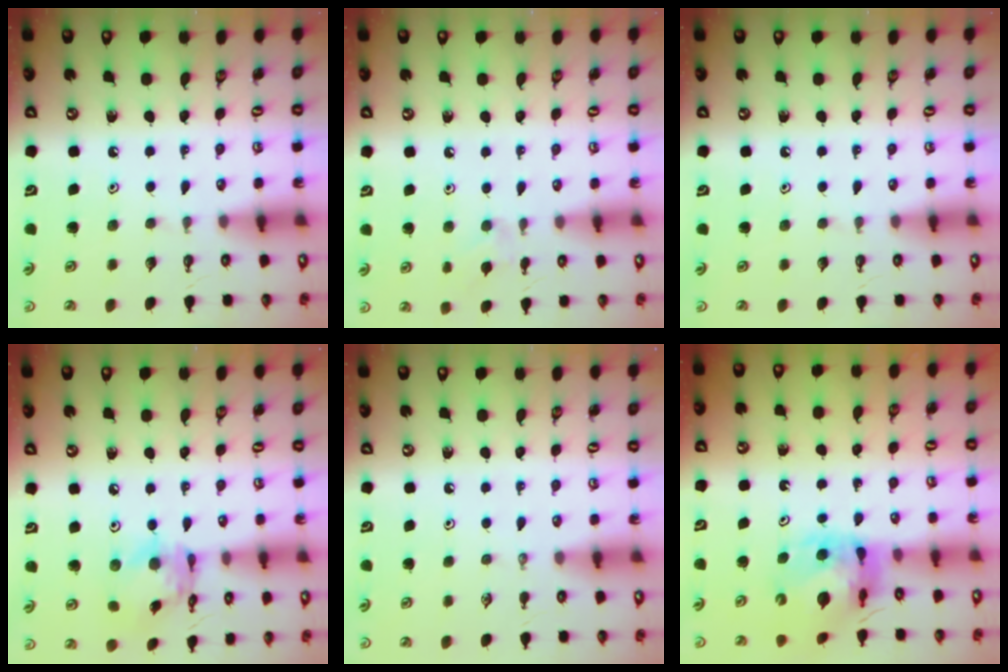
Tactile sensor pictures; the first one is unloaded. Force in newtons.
{"total": 6.6, "press": 6.5, "slide": 0.8}
{"total": 0.0}
{"total": 11.6, "press": 11.6, "slide": 1.0}
{"total": 0.0}
{"total": 12.2, "press": 12.1, "slide": 1.4}